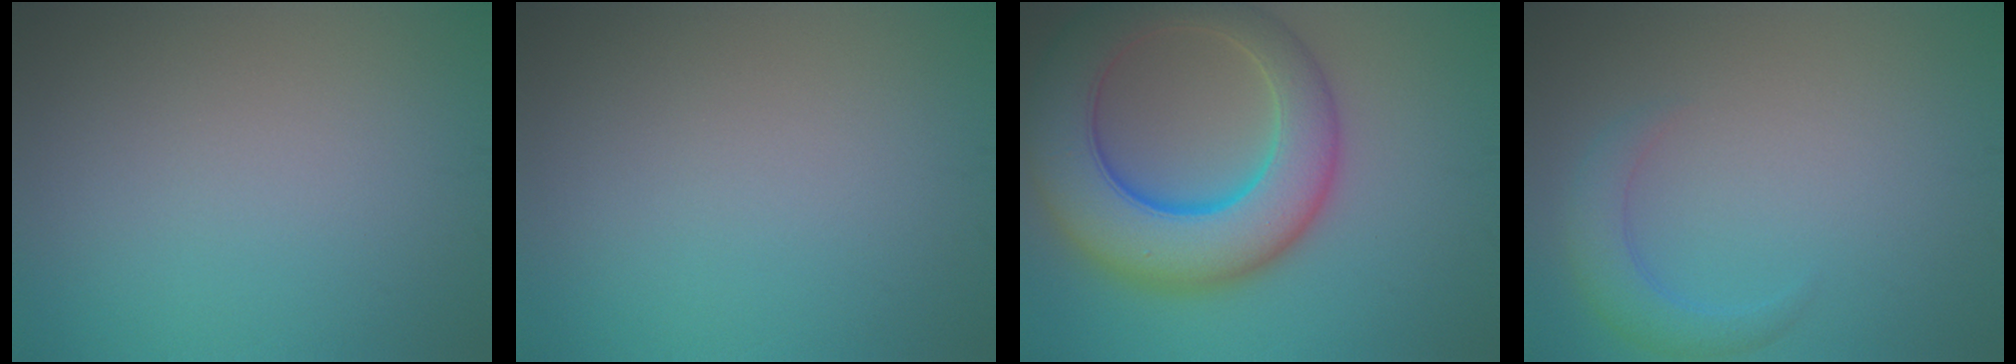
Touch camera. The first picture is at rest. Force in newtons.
{"total": 0.0}
{"total": 10.8, "press": 10.8, "slide": 0.6}
{"total": 2.7, "press": 2.6, "slide": 0.3}